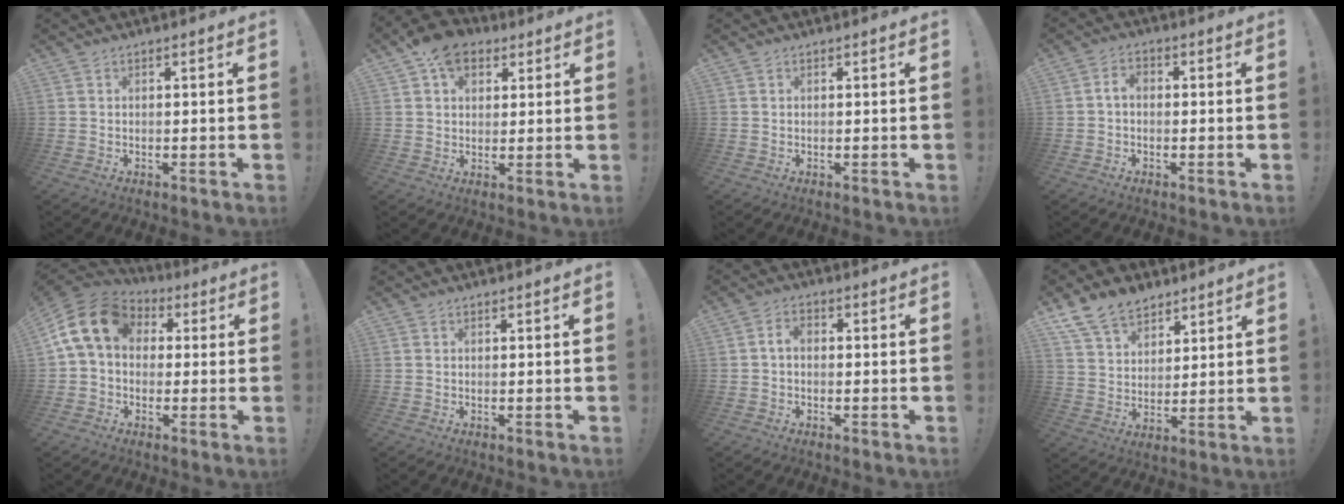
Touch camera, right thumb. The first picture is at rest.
{"total": 10.0, "force": [5.1, 7.1, 4.9], "torque": [-0.073, -0.013, 0.097]}
{"total": 0.0}
{"total": 3.4, "force": [-0.5, 2.1, 2.7], "torque": [-0.049, 0.015, -0.010]}
{"total": 14.2, "force": [3.3, 10.5, 9.0], "torque": [-0.161, 0.008, 0.067]}
{"total": 0.0}
{"total": 3.1, "force": [-0.6, 1.9, 2.3], "torque": [-0.045, 0.013, -0.010]}
{"total": 11.8, "force": [8.7, 7.1, 3.8], "torque": [-0.070, -0.055, 0.171]}